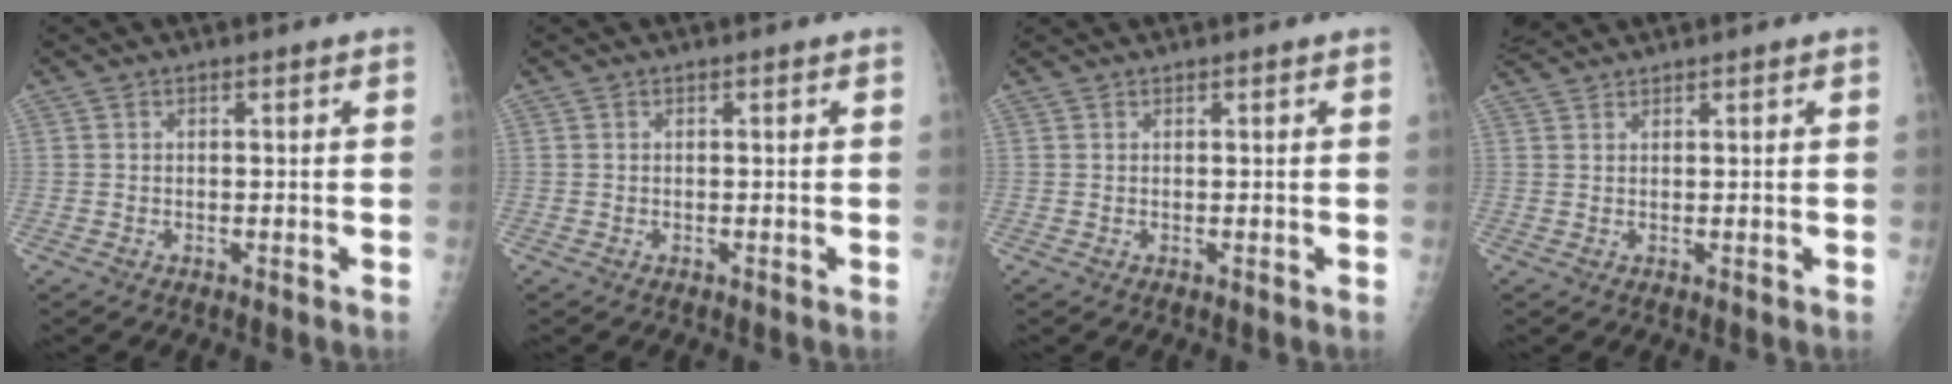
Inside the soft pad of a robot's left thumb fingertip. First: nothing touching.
{"total": 0.0}
{"total": 0.0}
{"total": 2.8, "force": [2.7, 0.3, 0.4], "torque": [-0.013, 0.016, 0.059]}